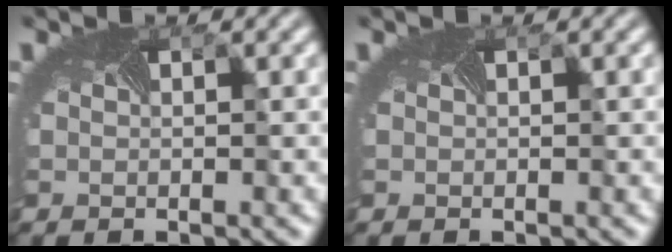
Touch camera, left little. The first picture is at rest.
{"total": 0.0}